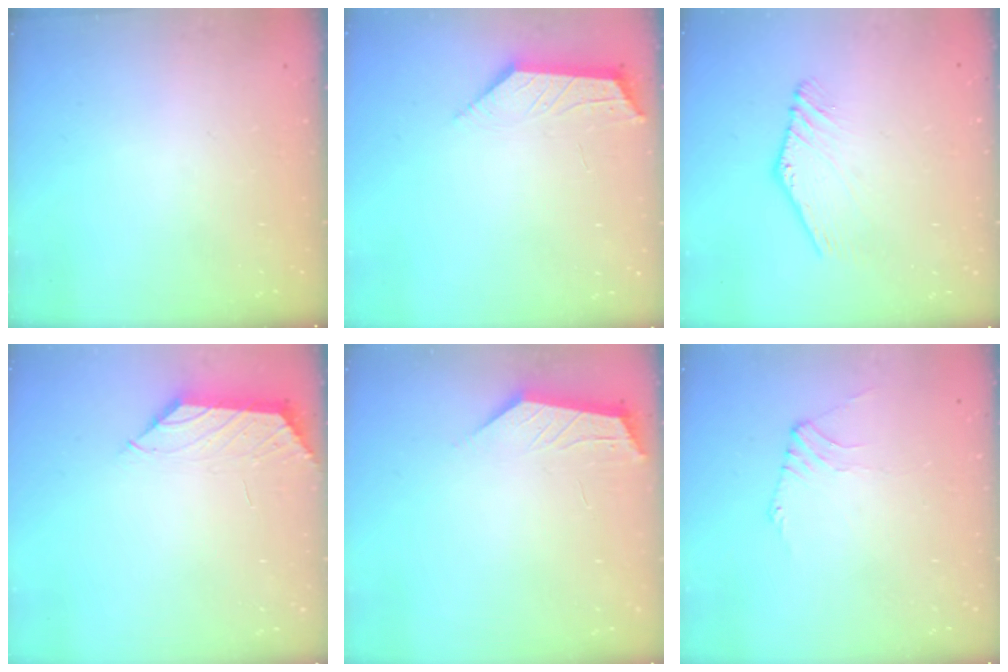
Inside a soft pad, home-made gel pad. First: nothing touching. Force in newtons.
{"total": 2.3, "press": 2.2, "slide": 0.5}
{"total": 1.5, "press": 1.5, "slide": 0.2}
{"total": 0.8, "press": 0.6, "slide": 0.5}
{"total": 1.8, "press": 1.8, "slide": 0.4}
{"total": 1.9, "press": 1.9, "slide": 0.5}